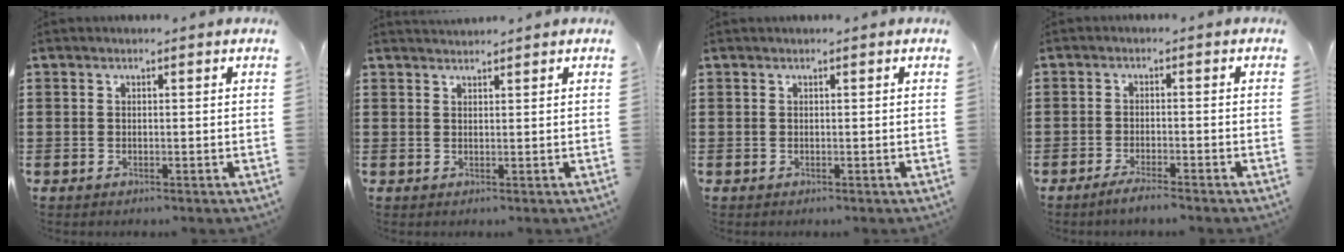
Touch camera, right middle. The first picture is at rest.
{"total": 1.5, "force": [1.5, 0.1, -0.1], "torque": [-0.003, -0.001, 0.030]}
{"total": 0.0}
{"total": 2.3, "force": [-2.0, -0.2, 1.1], "torque": [-0.019, 0.002, -0.036]}